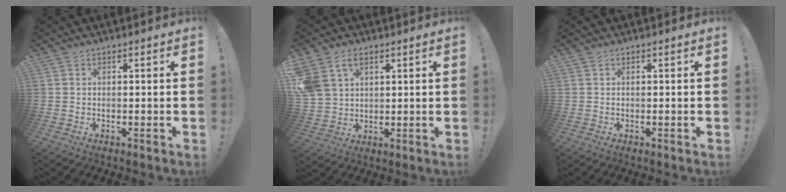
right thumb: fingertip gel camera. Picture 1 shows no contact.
{"total": 9.2, "force": [4.8, 6.4, 4.4], "torque": [-0.085, -0.015, 0.098]}
{"total": 0.0}